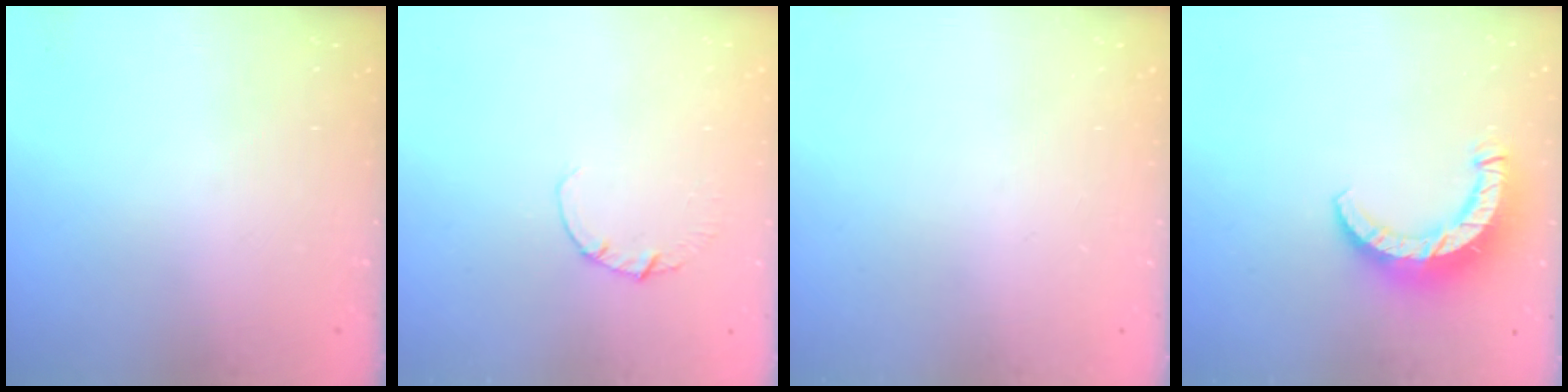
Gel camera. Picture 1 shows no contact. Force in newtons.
{"total": 1.1, "press": 1.1, "slide": 0.1}
{"total": 0.0}
{"total": 9.9, "press": 9.8, "slide": 0.9}